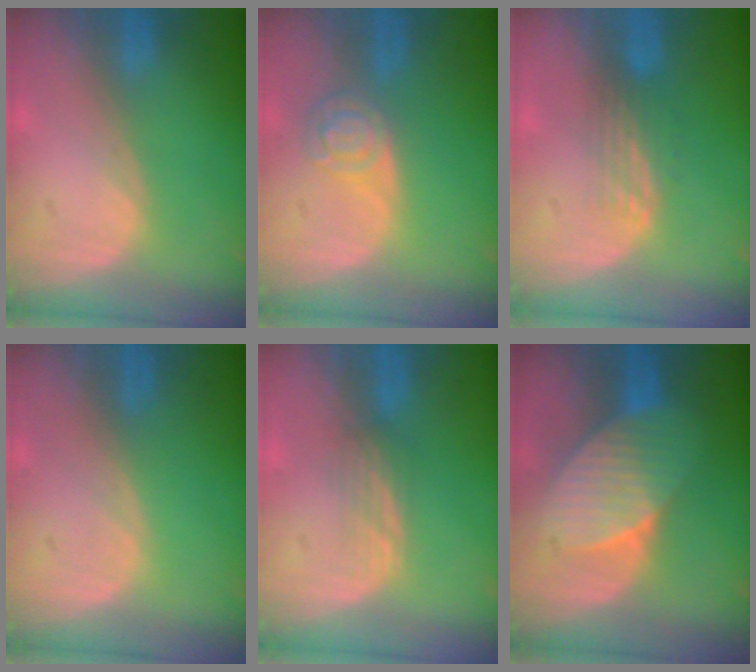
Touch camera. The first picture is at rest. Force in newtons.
{"total": 5.1, "press": 4.4, "slide": 2.5}
{"total": 3.4, "press": 2.9, "slide": 1.8}
{"total": 0.0}
{"total": 2.3, "press": 2.2, "slide": 0.5}
{"total": 7.5, "press": 7.5, "slide": 0.2}